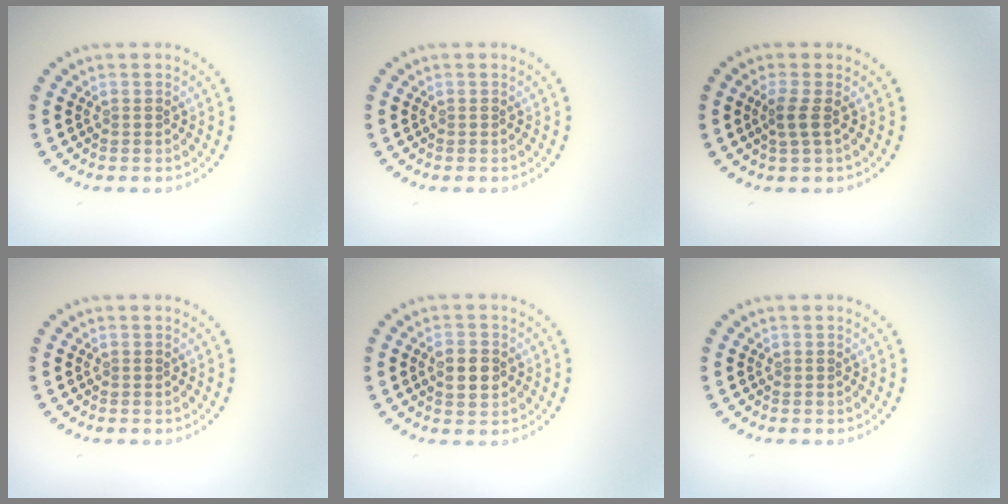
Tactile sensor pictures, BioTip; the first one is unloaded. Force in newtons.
{"total": 0.0}
{"total": 1.6, "press": 1.3, "slide": 0.9}
{"total": 0.0}
{"total": 2.6, "press": 2.6, "slide": 0.0}
{"total": 0.0}